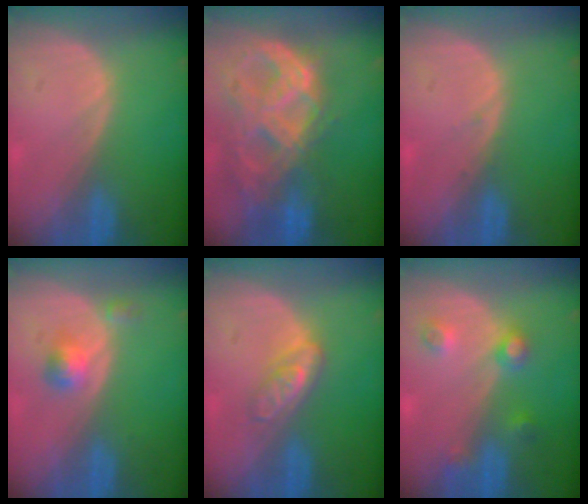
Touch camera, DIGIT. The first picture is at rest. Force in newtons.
{"total": 11.4, "press": 9.7, "slide": 6.1}
{"total": 0.6, "press": 0.3, "slide": 0.5}
{"total": 3.0, "press": 2.8, "slide": 1.2}
{"total": 4.7, "press": 4.2, "slide": 2.2}
{"total": 4.5, "press": 4.0, "slide": 2.1}